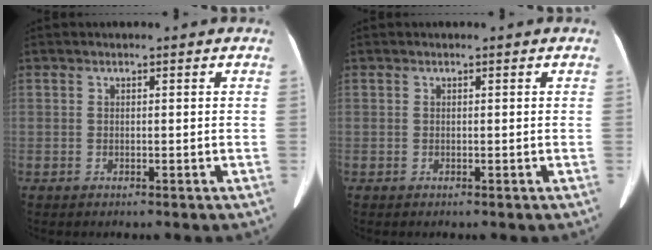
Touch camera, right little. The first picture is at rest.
{"total": 0.0}